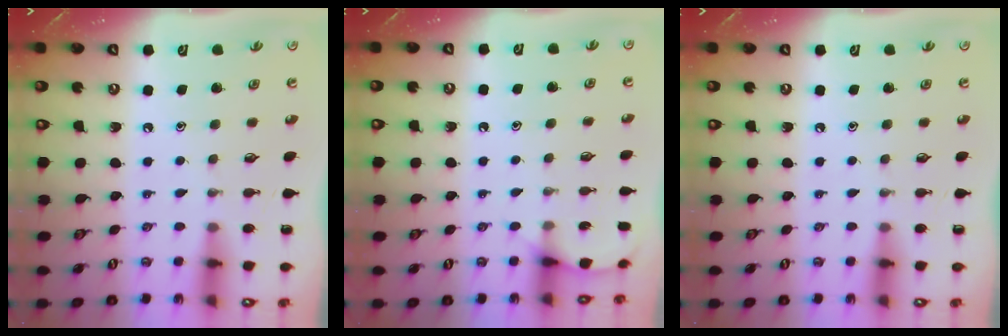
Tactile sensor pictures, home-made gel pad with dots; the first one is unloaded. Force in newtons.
{"total": 5.3, "press": 5.2, "slide": 0.7}
{"total": 0.0}